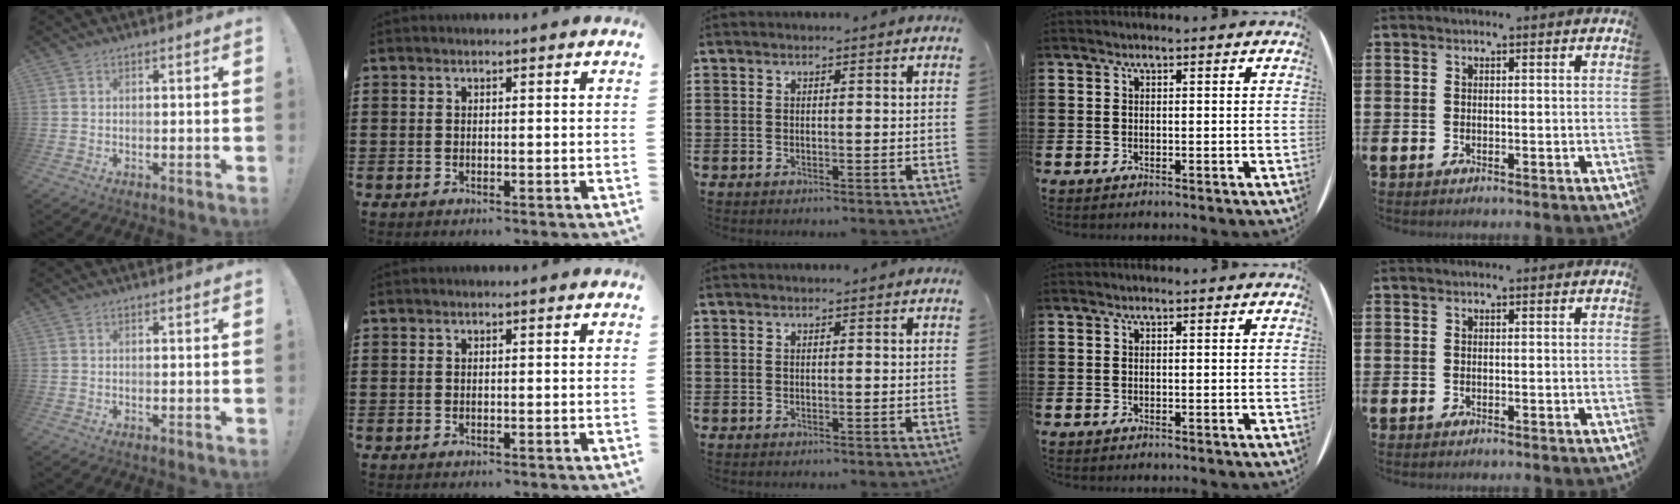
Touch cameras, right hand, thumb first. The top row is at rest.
{}